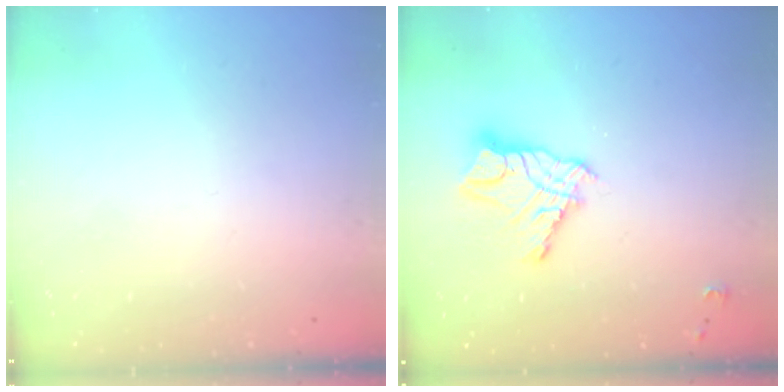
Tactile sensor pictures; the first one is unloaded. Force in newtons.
{"total": 10.8, "press": 10.8, "slide": 1.0}